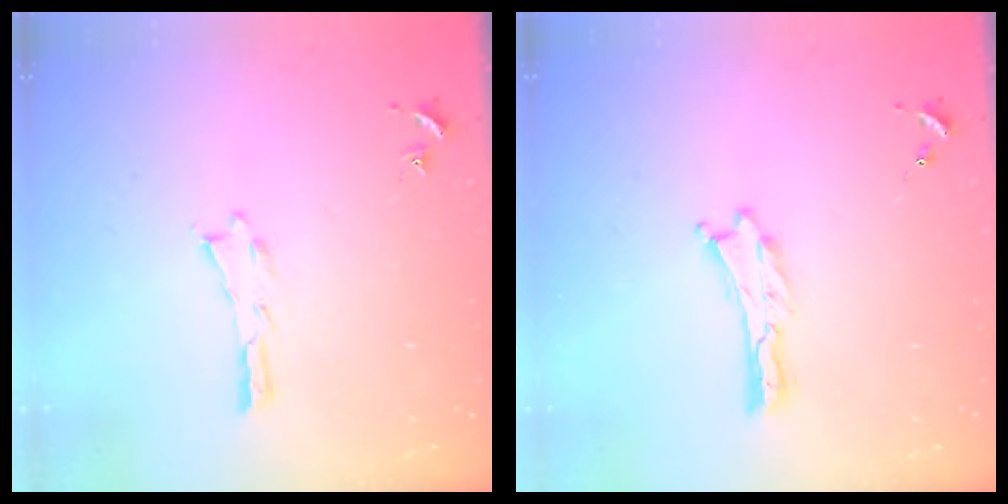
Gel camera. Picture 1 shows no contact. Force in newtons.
{"total": 0.0}